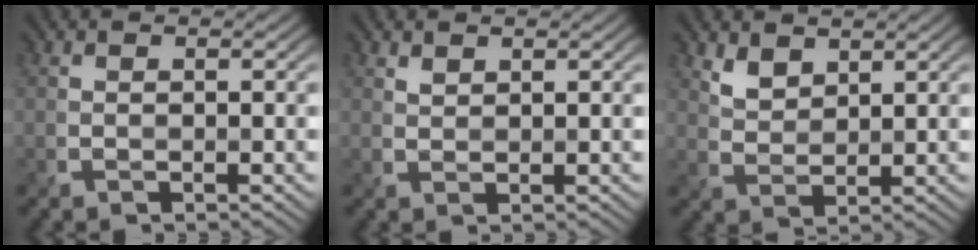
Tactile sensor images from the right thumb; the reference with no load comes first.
{"total": 1.1, "force": [0.9, 0.5, 0.4], "torque": [-0.011, -0.002, 0.022]}
{"total": 3.2, "force": [2.3, 1.7, 1.5], "torque": [-0.038, -0.006, 0.054]}